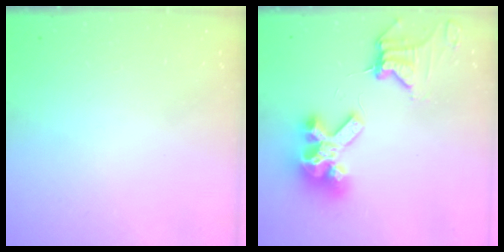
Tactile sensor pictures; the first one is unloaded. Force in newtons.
{"total": 15.0, "press": 14.9, "slide": 1.8}